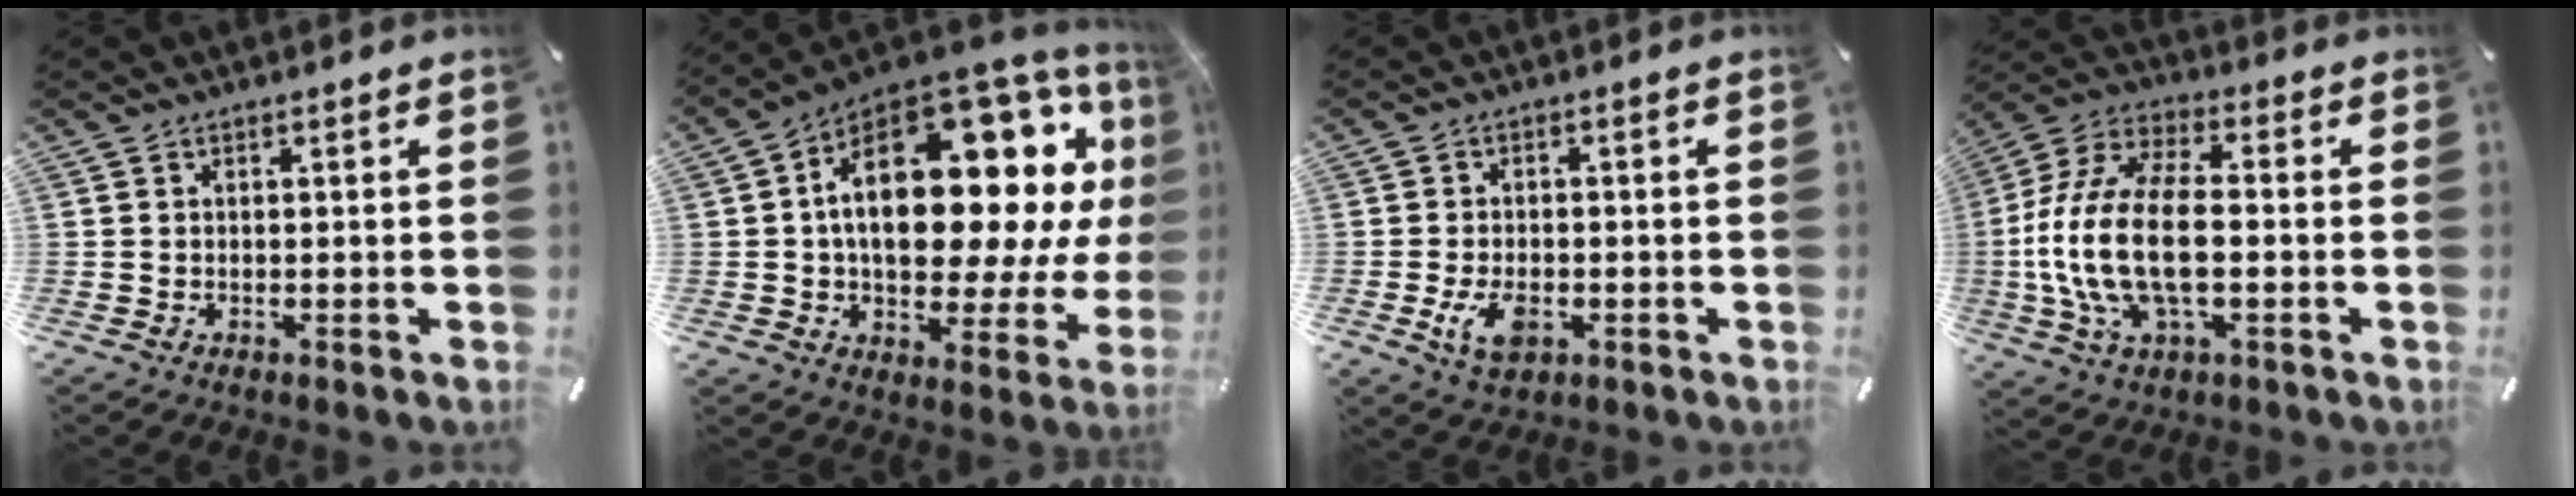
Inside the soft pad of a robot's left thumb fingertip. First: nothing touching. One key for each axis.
{"total": 26.7, "fx": 7.0, "fy": 14.1, "fz": 21.6, "tx": -0.325, "ty": -0.059, "tz": 0.119}
{"total": 6.0, "fx": -2.0, "fy": 3.7, "fz": 4.3, "tx": -0.087, "ty": 0.001, "tz": -0.039}
{"total": 18.2, "fx": -2.5, "fy": 9.0, "fz": 15.7, "tx": -0.334, "ty": -0.006, "tz": -0.044}